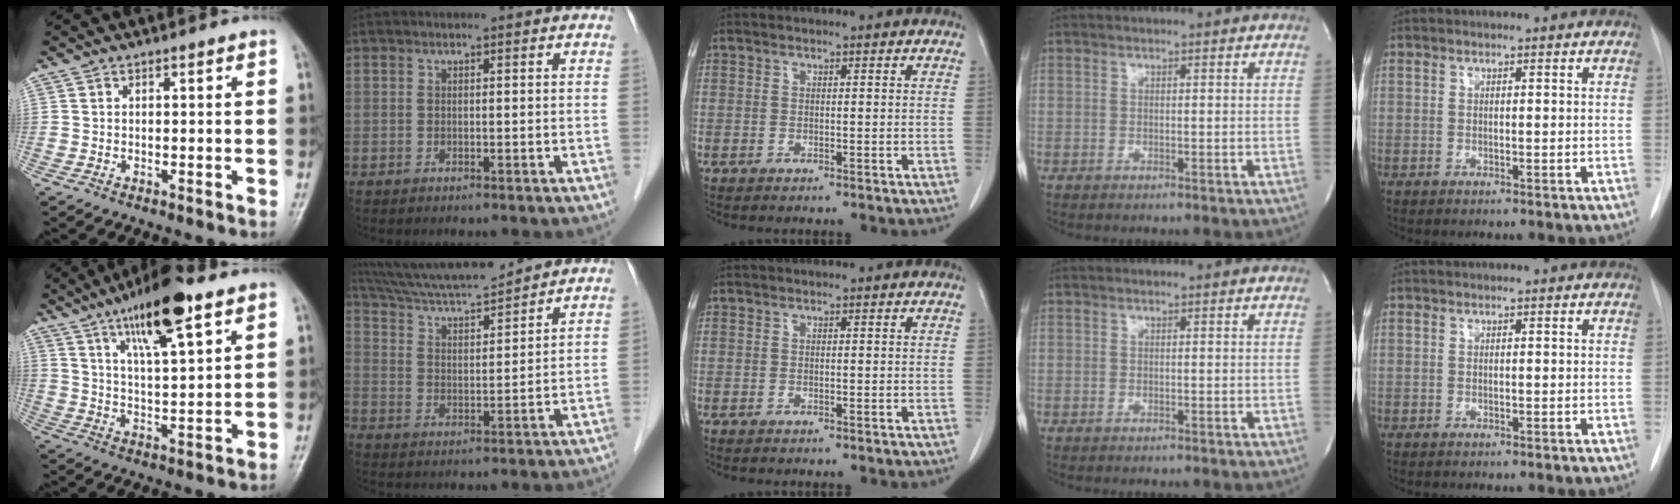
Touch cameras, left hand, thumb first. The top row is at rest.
{"thumb": {"total": 15.0, "force": [8.7, 3.7, 11.7], "torque": [-0.182, -0.031, 0.148]}, "index": {"total": 13.8, "force": [12.8, 0.6, 5.2], "torque": [-0.099, 0.008, 0.223]}}